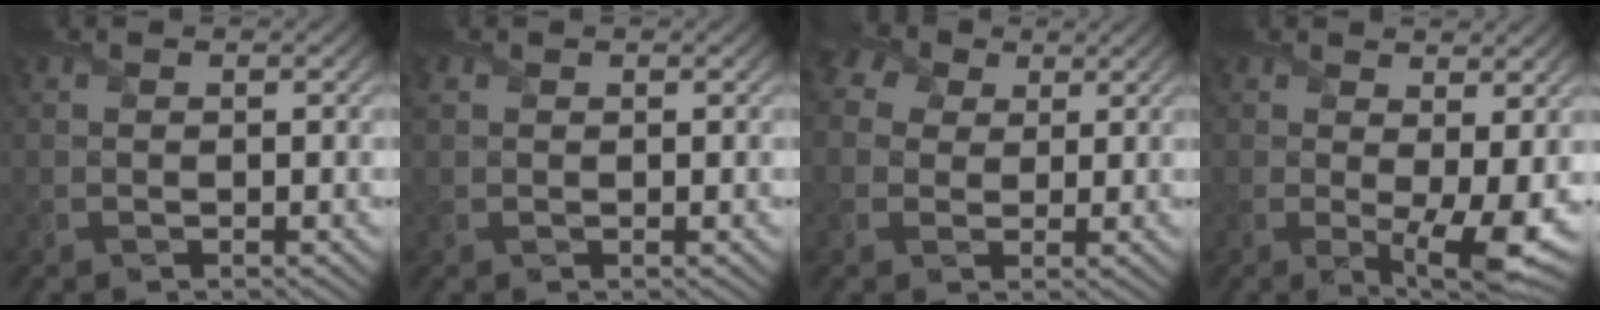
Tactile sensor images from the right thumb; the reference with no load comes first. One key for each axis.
{"total": 1.0, "fx": 0.5, "fy": 0.7, "fz": 0.4, "tx": -0.012, "ty": 0.002, "tz": 0.013}
{"total": 6.1, "fx": 2.6, "fy": 4.5, "fz": 3.0, "tx": -0.092, "ty": 0.018, "tz": 0.040}
{"total": 5.8, "fx": 0.0, "fy": 1.6, "fz": 5.5, "tx": -0.095, "ty": -0.018, "tz": 0.003}